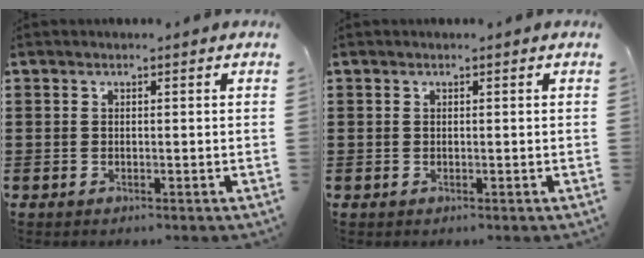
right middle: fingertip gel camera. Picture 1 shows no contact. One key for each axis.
{"total": 0.0}